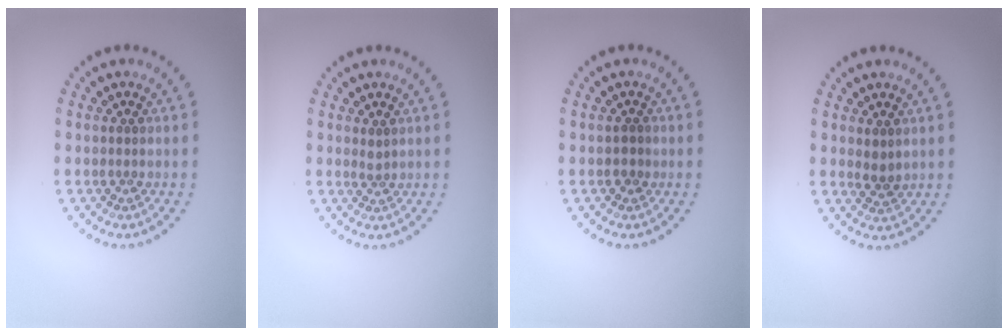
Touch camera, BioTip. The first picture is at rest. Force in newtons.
{"total": 0.8, "press": 0.6, "slide": 0.6}
{"total": 0.9, "press": 0.9, "slide": 0.1}
{"total": 1.3, "press": 1.2, "slide": 0.6}